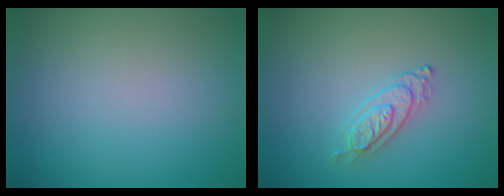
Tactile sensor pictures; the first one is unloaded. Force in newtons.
{"total": 2.2, "press": 2.0, "slide": 0.7}